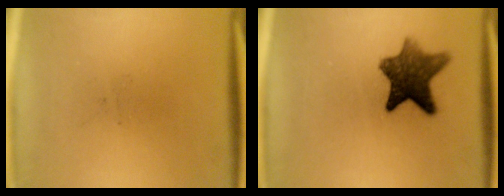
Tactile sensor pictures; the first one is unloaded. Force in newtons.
{"total": 9.2}